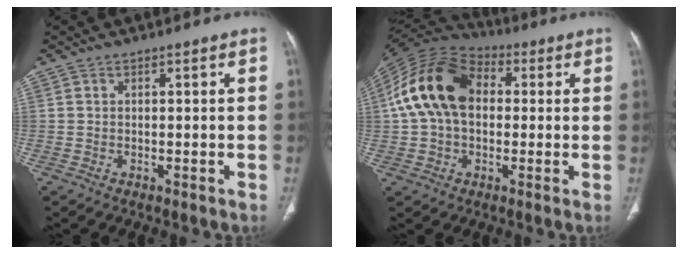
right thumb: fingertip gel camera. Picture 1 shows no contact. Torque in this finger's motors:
{"motor_torque": [1.19, 3.82, 1.44, -0.41, 0.24]}